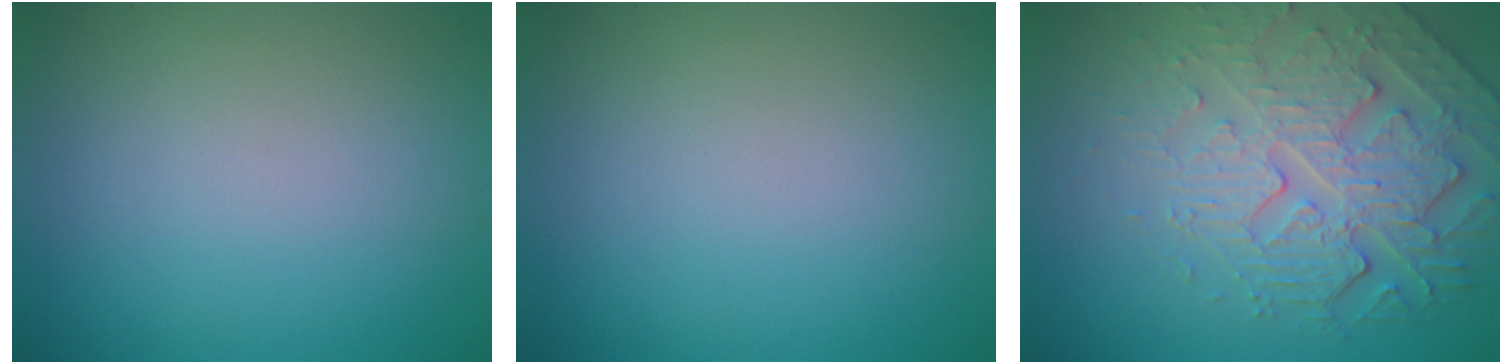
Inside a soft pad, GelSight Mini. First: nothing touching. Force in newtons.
{"total": 0.0}
{"total": 5.0, "press": 4.5, "slide": 2.1}